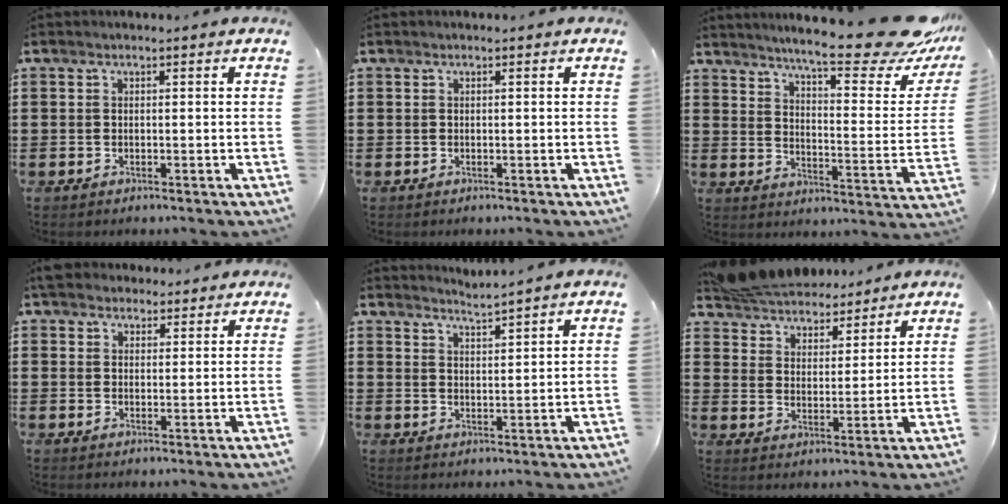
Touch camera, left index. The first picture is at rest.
{"total": 0.0}
{"total": 13.2, "force": [11.2, 0.5, 6.9], "torque": [-0.117, -0.079, 0.181]}
{"total": 3.5, "force": [2.9, 1.9, 0.3], "torque": [-0.009, 0.003, 0.055]}
{"total": 2.6, "force": [2.5, -0.8, -0.3], "torque": [-0.003, -0.015, 0.046]}
{"total": 7.7, "force": [7.5, 1.4, 0.9], "torque": [-0.052, -0.029, 0.141]}